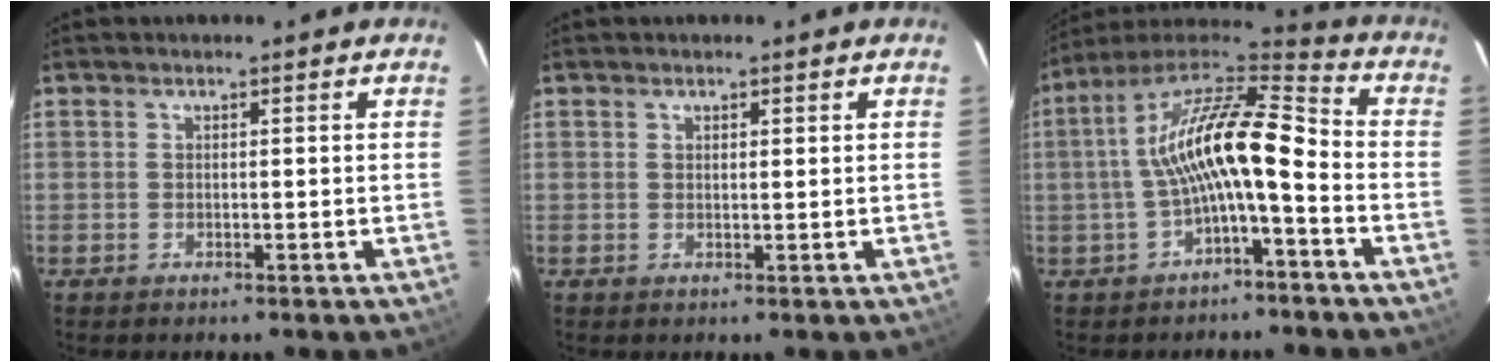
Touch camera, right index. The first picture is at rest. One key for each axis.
{"total": 0.8, "fx": 0.6, "fy": 0.4, "fz": 0.4, "tx": -0.006, "ty": 0.001, "tz": 0.009}
{"total": 14.8, "fx": -2.6, "fy": 4.1, "fz": 14.0, "tx": -0.264, "ty": 0.022, "tz": -0.052}